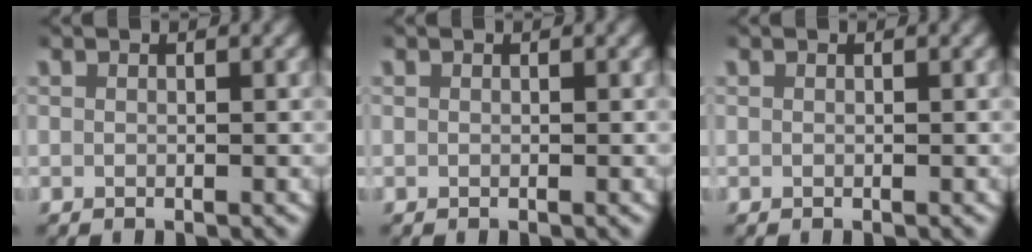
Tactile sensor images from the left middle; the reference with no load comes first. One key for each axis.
{"total": 0.0}
{"total": 0.0}